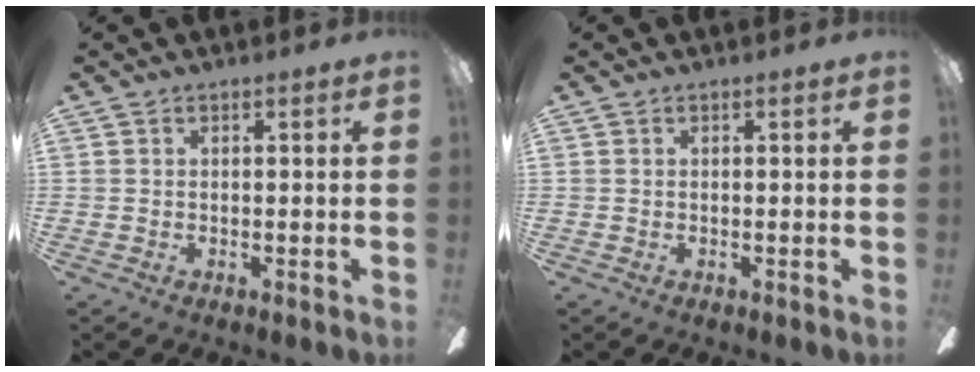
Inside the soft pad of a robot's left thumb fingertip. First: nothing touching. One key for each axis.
{"total": 0.0}